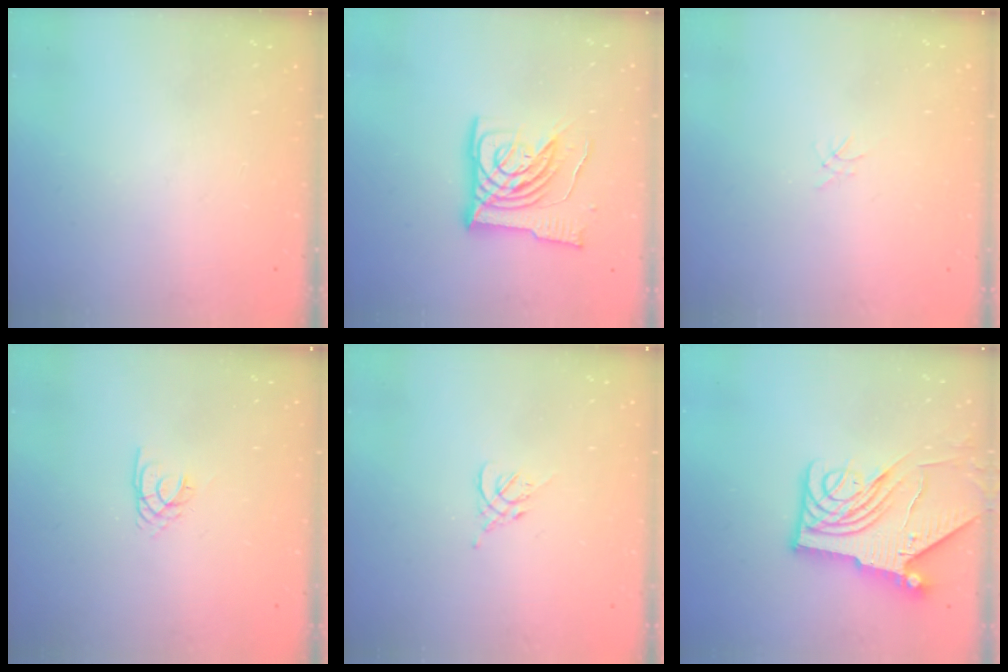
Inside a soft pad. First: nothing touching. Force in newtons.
{"total": 15.3, "press": 15.2, "slide": 2.0}
{"total": 0.0}
{"total": 2.2, "press": 2.2, "slide": 0.3}
{"total": 1.2, "press": 1.1, "slide": 0.5}
{"total": 12.4, "press": 12.3, "slide": 1.4}